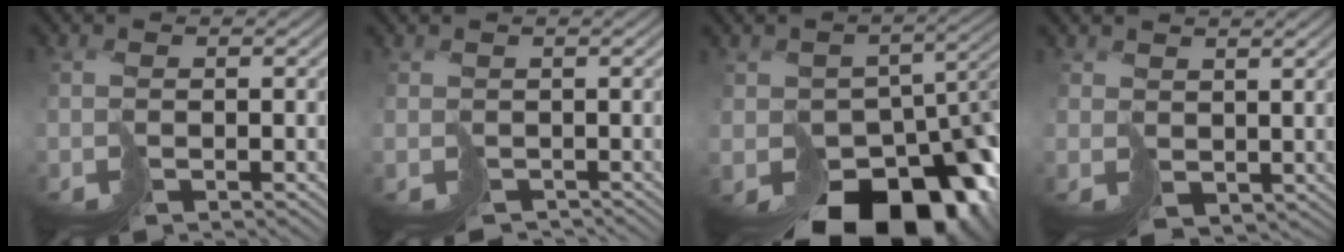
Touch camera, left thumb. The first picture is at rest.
{"total": 1.9, "force": [-1.6, 1.1, -0.1], "torque": [0.011, -0.009, -0.021]}
{"total": 17.1, "force": [-9.9, 11.3, 8.2], "torque": [-0.102, -0.061, -0.104]}
{"total": 2.2, "force": [1.5, 1.6, 0.3], "torque": [-0.015, -0.006, 0.035]}